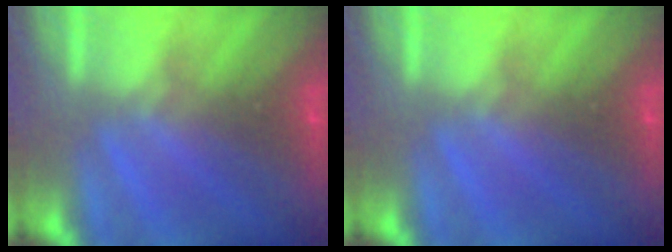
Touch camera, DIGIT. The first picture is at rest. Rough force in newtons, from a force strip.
{"total": 0.0}